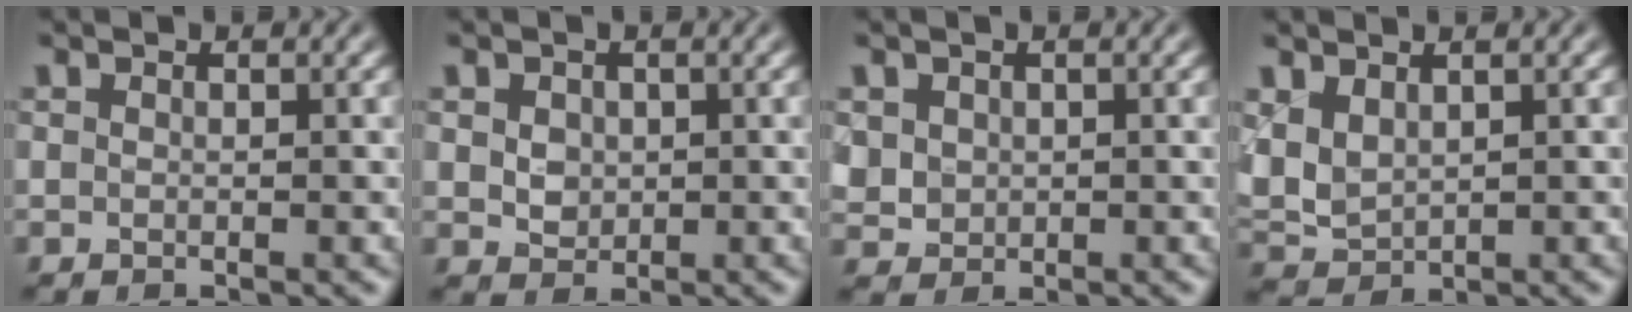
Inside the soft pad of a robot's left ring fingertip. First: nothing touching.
{"total": 2.2, "force": [0.5, 1.8, 1.1], "torque": [-0.028, 0.005, 0.012]}
{"total": 1.9, "force": [0.5, 1.8, 0.5], "torque": [-0.015, -0.005, 0.015]}
{"total": 3.3, "force": [1.1, 2.1, 2.3], "torque": [-0.060, 0.000, 0.028]}